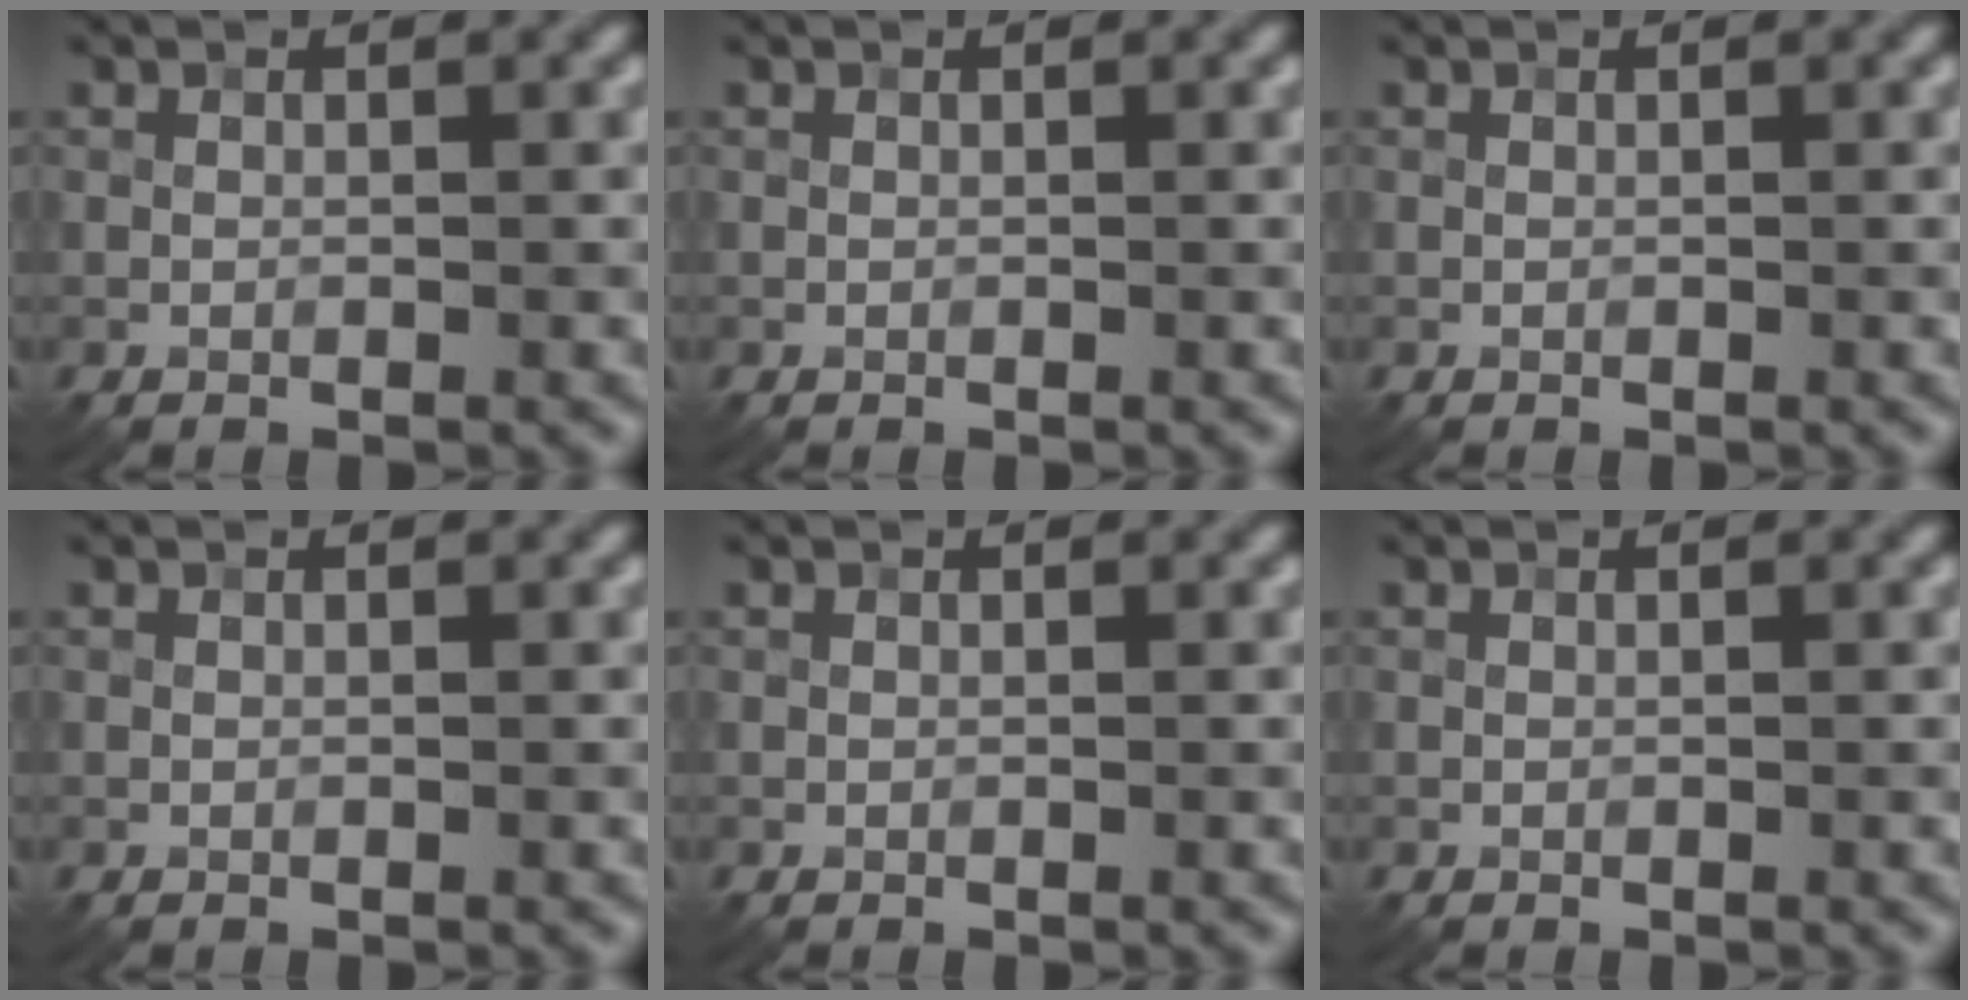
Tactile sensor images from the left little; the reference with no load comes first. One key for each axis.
{"total": 0.0}
{"total": 0.0}
{"total": 0.0}
{"total": 0.0}
{"total": 0.0}